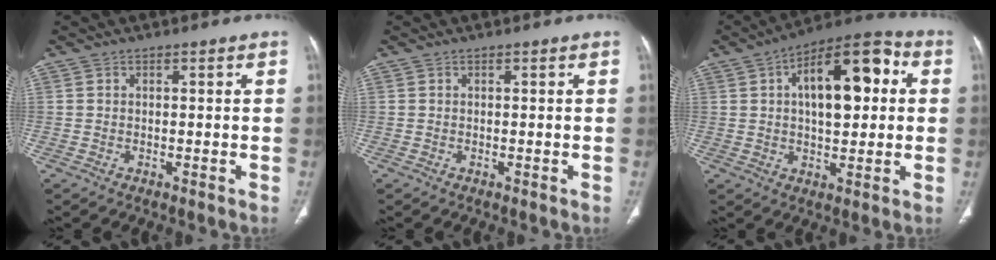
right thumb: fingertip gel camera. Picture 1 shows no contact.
{"total": 0.0}
{"total": 17.0, "force": [3.5, 8.2, 14.4], "torque": [-0.187, 0.024, 0.047]}